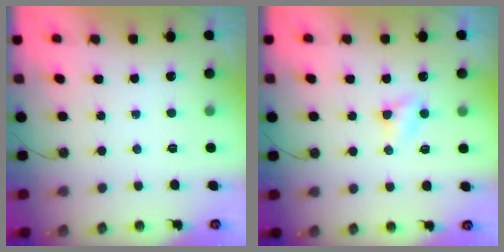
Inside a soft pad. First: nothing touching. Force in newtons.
{"total": 2.9, "press": 2.9, "slide": 0.3}